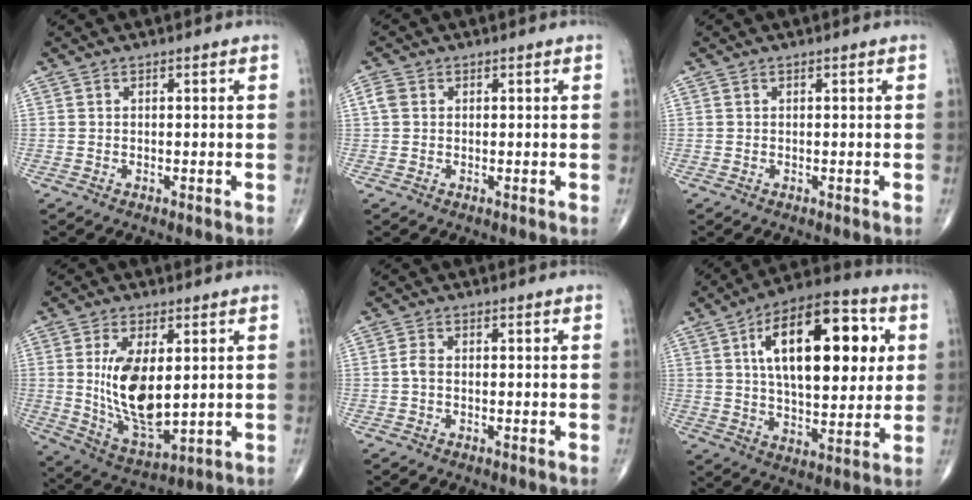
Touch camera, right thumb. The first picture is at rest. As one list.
[{"total": 2.1, "force": [0.4, 1.7, 1.1], "torque": [-0.028, 0.006, 0.007]}, {"total": 0.0}, {"total": 13.7, "force": [1.6, 6.6, 11.9], "torque": [-0.208, -0.021, 0.045]}, {"total": 1.6, "force": [-0.2, 0.9, 1.3], "torque": [-0.026, 0.001, -0.008]}, {"total": 23.0, "force": [5.9, 11.0, 19.4], "torque": [-0.268, -0.003, 0.083]}]